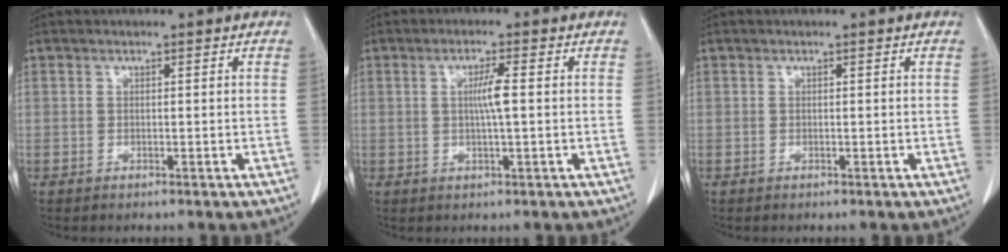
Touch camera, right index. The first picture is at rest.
{"total": 3.5, "force": [0.2, -0.2, 3.5], "torque": [-0.066, -0.003, 0.004]}
{"total": 0.0}